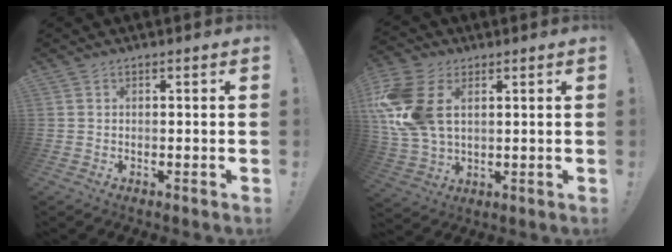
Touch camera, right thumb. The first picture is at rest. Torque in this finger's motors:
{"motor_torque": [1.76, 1.90, 1.66, 0.25, 0.33]}